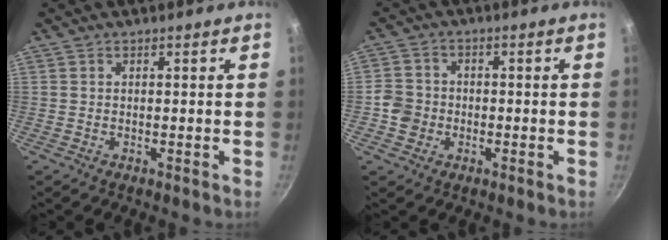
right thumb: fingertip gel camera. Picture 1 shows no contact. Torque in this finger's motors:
{"motor_torque": [0.01, 0.15, 0.16, 0.05, 0.06]}